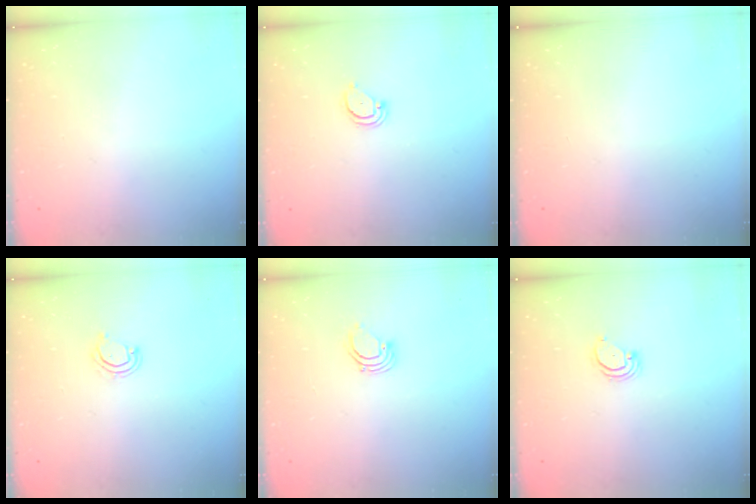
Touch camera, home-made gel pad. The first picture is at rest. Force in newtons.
{"total": 2.1, "press": 2.1, "slide": 0.1}
{"total": 0.0}
{"total": 3.5, "press": 3.4, "slide": 0.3}
{"total": 2.2, "press": 2.2, "slide": 0.2}
{"total": 2.2, "press": 2.2, "slide": 0.3}